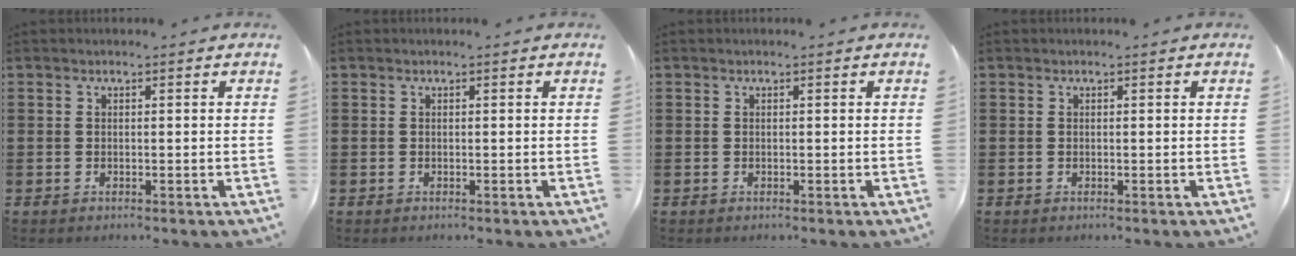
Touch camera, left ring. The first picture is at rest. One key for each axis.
{"total": 0.0}
{"total": 0.0}
{"total": 0.0}